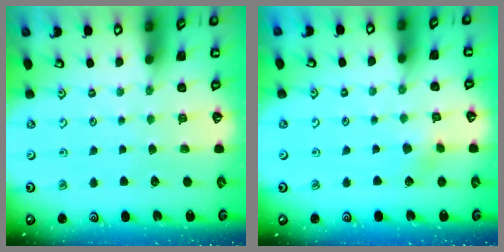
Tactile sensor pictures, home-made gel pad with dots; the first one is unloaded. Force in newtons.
{"total": 3.1, "press": 3.1, "slide": 0.4}